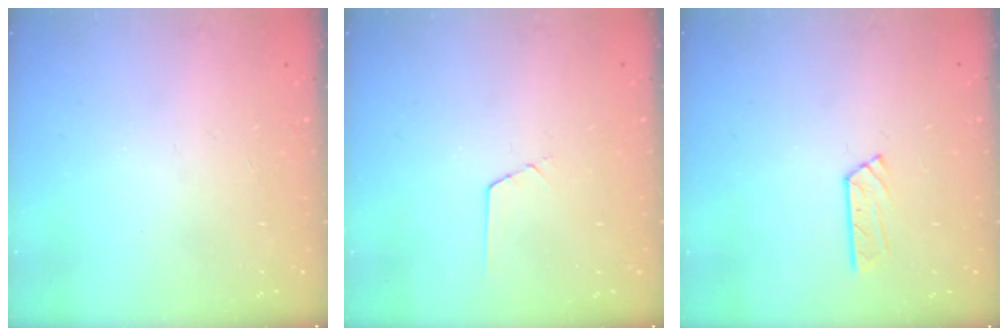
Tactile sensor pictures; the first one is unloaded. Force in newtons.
{"total": 0.6, "press": 0.5, "slide": 0.2}
{"total": 3.7, "press": 3.7, "slide": 0.5}